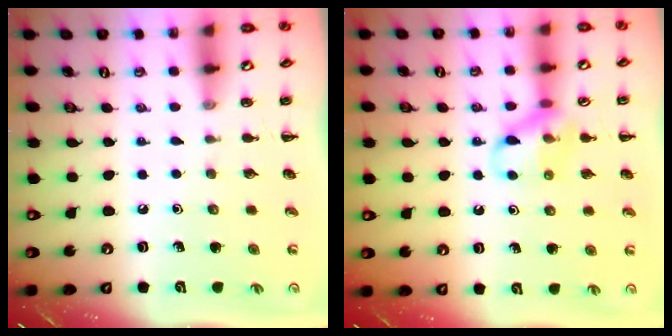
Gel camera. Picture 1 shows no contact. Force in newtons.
{"total": 11.2, "press": 11.1, "slide": 1.0}